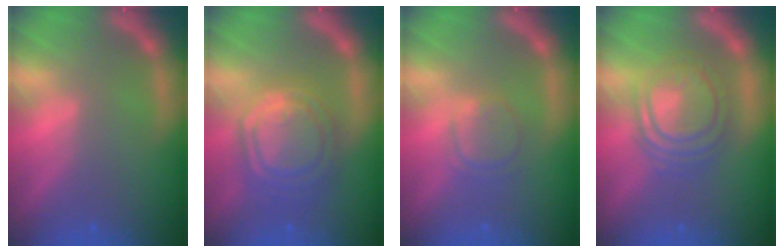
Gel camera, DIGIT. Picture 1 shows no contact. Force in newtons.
{"total": 9.5}
{"total": 3.0}
{"total": 7.6}